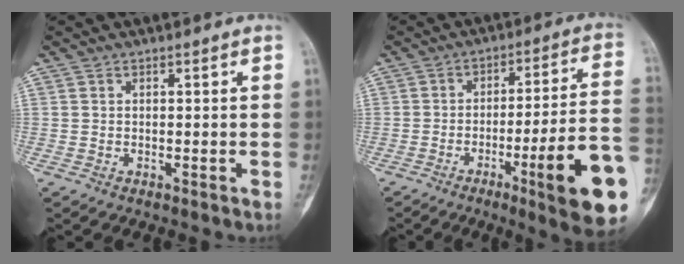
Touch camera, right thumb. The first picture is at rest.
{"total": 19.1, "force": [-6.8, 2.2, 17.7], "torque": [-0.202, 0.020, -0.096]}